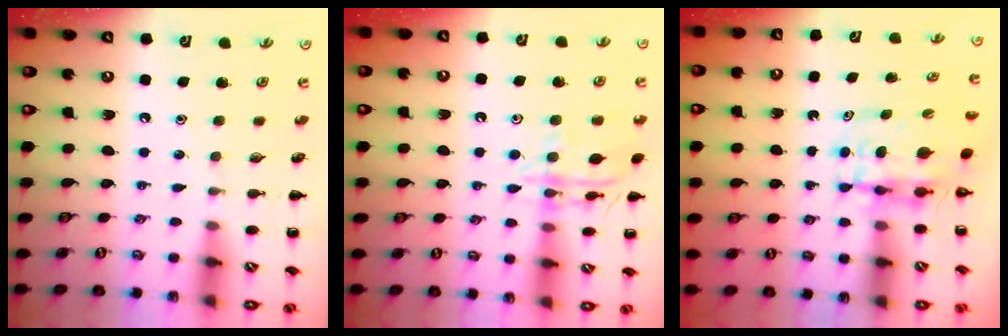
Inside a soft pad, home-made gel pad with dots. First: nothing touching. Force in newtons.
{"total": 13.6, "press": 13.6, "slide": 0.8}
{"total": 5.3, "press": 5.3, "slide": 0.7}